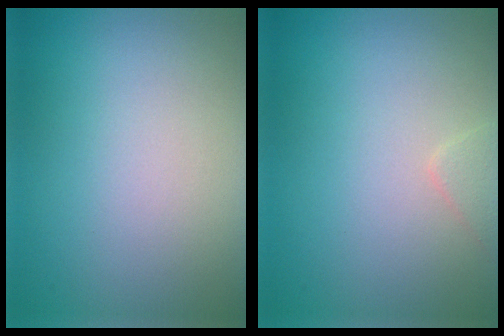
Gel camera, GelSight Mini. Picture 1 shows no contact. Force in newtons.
{"total": 1.0, "press": 1.0, "slide": 0.1}